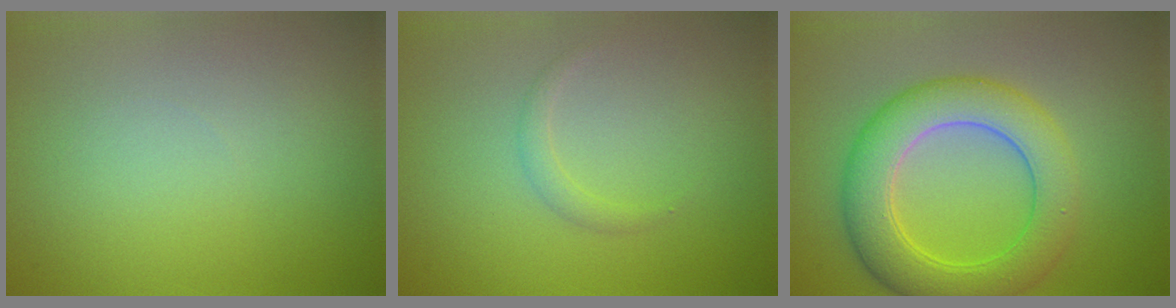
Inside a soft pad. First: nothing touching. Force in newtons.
{"total": 1.0, "press": 1.0, "slide": 0.1}
{"total": 7.0, "press": 6.9, "slide": 0.3}